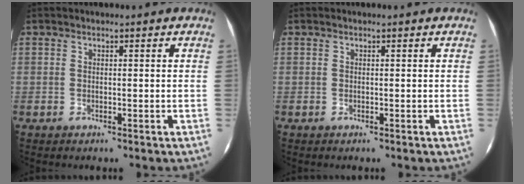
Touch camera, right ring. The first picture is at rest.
{"total": 0.0}